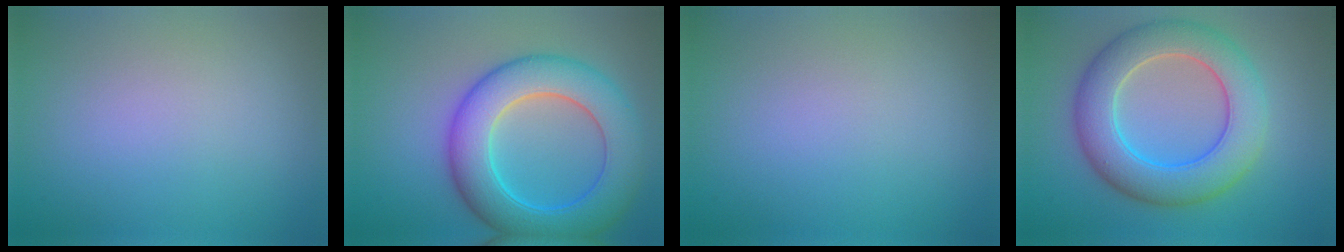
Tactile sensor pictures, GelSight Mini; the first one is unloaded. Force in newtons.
{"total": 9.1, "press": 9.1, "slide": 0.0}
{"total": 0.0}
{"total": 8.1, "press": 8.1, "slide": 0.4}